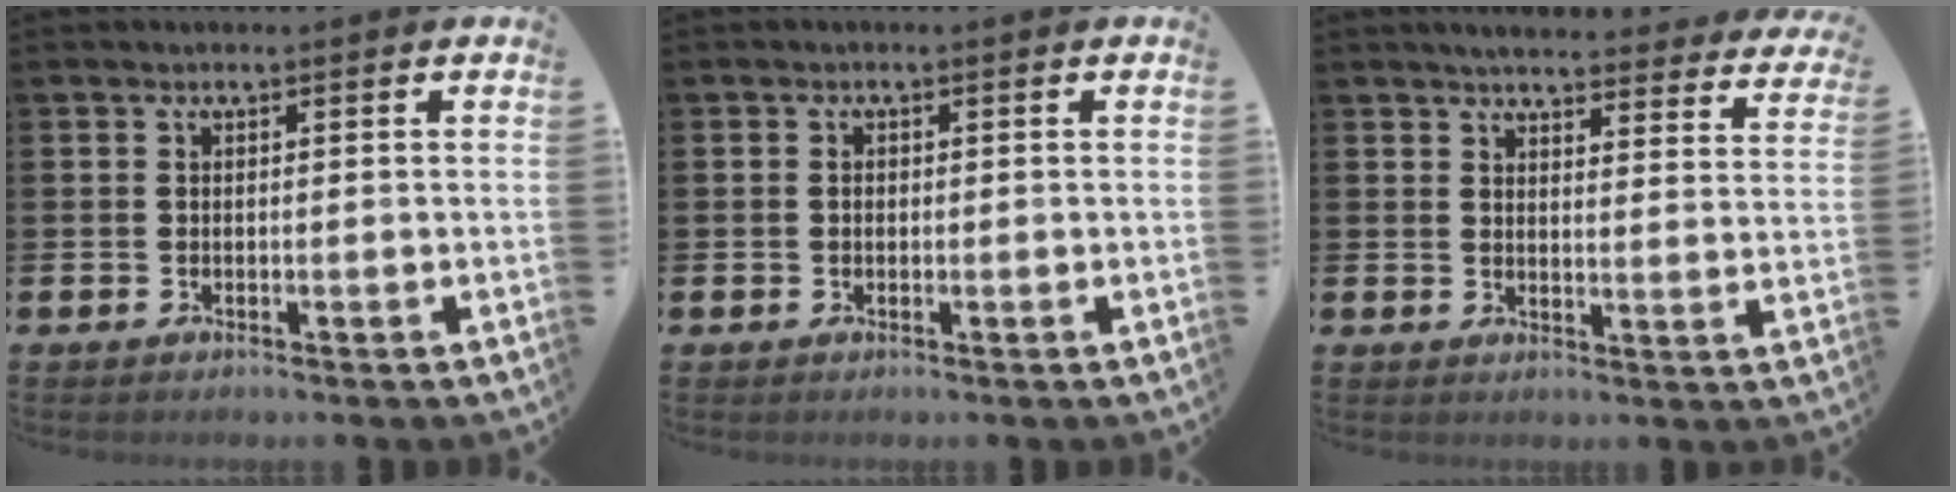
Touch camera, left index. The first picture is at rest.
{"total": 0.7, "force": [0.0, 0.6, 0.4], "torque": [-0.005, 0.006, -0.003]}
{"total": 4.3, "force": [4.1, 0.5, 1.0], "torque": [-0.032, -0.031, 0.068]}